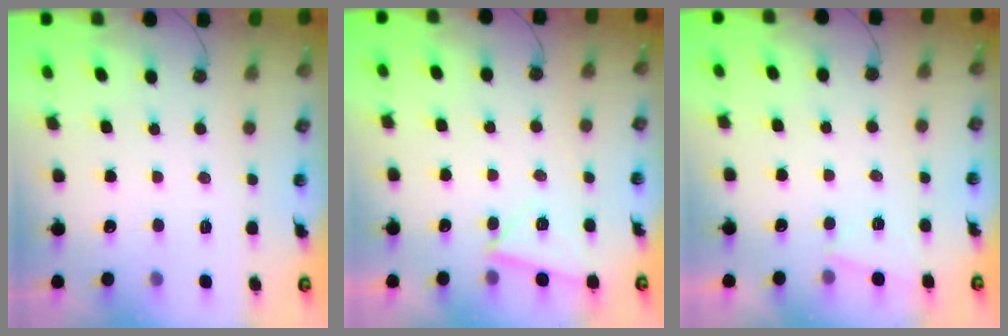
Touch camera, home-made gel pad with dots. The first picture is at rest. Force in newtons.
{"total": 3.9, "press": 3.8, "slide": 0.7}
{"total": 6.2, "press": 0.1, "slide": 6.2}